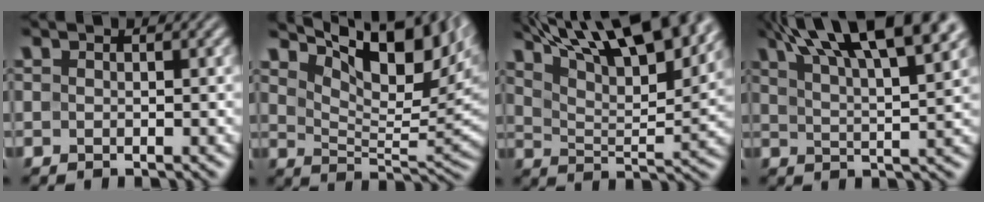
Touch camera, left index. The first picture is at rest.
{"total": 12.6, "force": [7.6, 4.6, 8.9], "torque": [-0.125, 0.023, 0.122]}
{"total": 15.1, "force": [10.7, 5.0, 9.4], "torque": [-0.141, 0.032, 0.136]}
{"total": 13.2, "force": [8.4, 3.8, 9.5], "torque": [-0.121, 0.037, 0.114]}